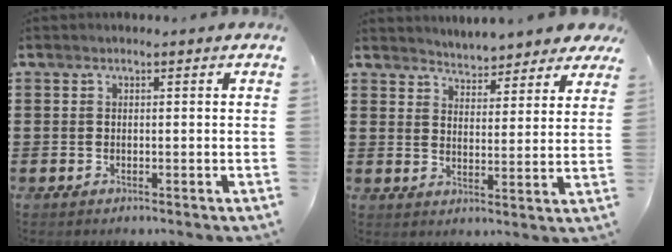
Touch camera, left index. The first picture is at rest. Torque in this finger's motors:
{"motor_torque": [1.11, -1.03, 0.40, 0.09]}